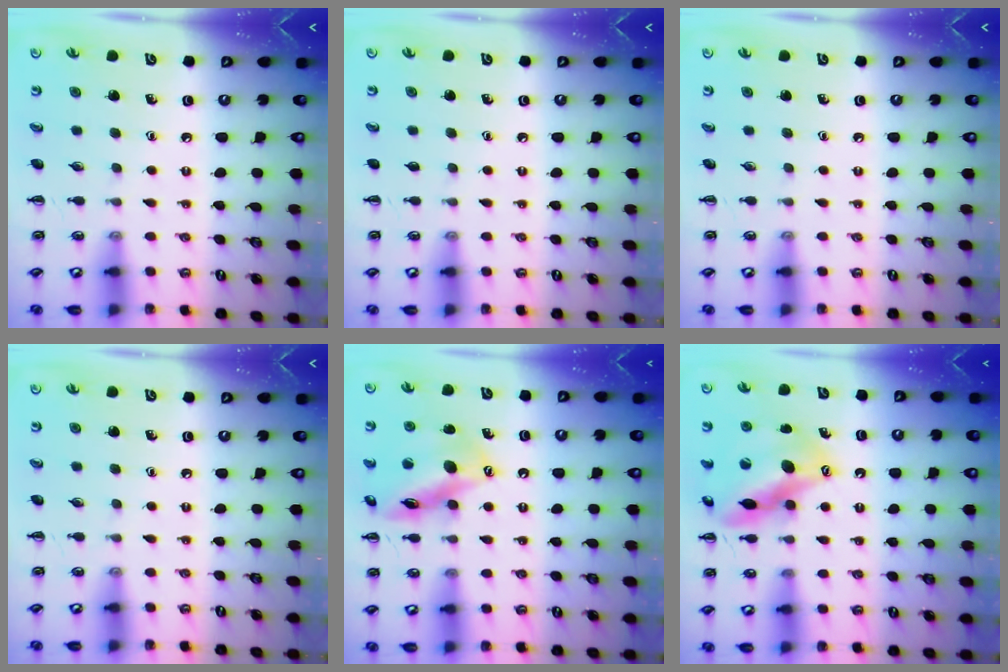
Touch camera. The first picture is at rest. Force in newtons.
{"total": 0.0}
{"total": 0.0}
{"total": 0.0}
{"total": 14.1, "press": 13.8, "slide": 3.1}
{"total": 15.3, "press": 14.8, "slide": 3.9}